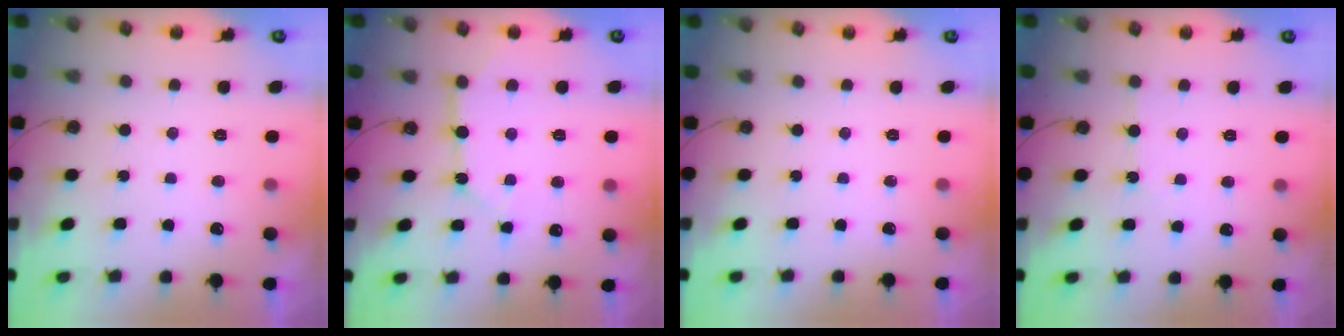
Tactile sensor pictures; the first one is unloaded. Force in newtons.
{"total": 9.5, "press": 9.5, "slide": 0.9}
{"total": 0.0}
{"total": 2.9, "press": 2.8, "slide": 0.5}